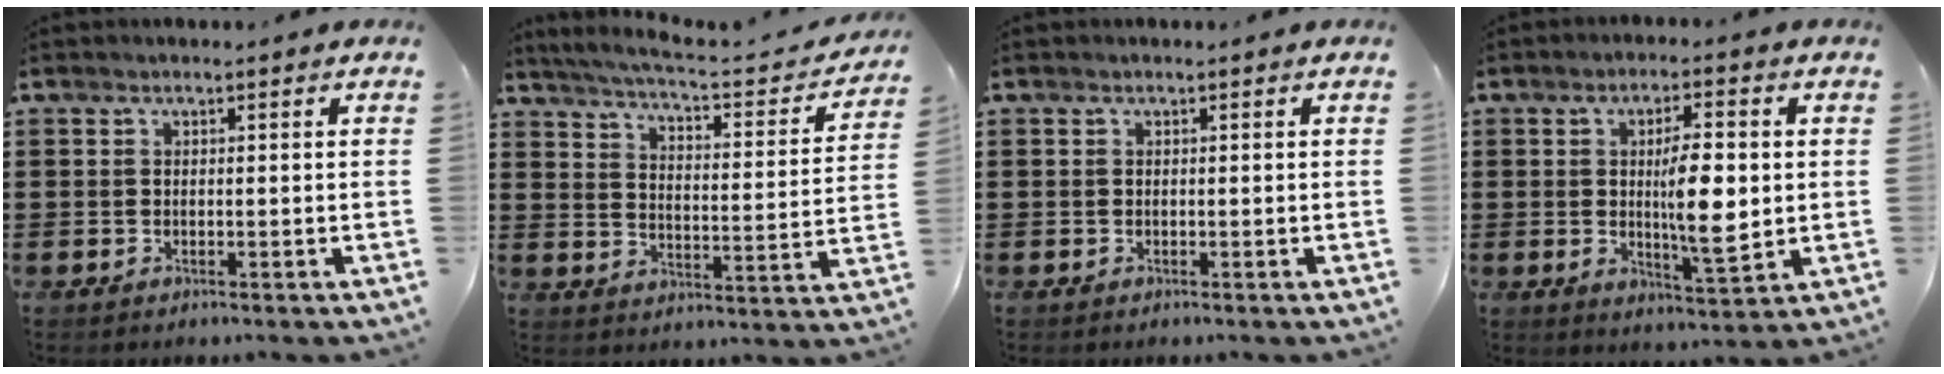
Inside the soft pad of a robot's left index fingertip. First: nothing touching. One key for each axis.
{"total": 4.4, "fx": 3.9, "fy": -0.4, "fz": 2.1, "tx": -0.063, "ty": -0.033, "tz": 0.056}
{"total": 0.0}
{"total": 9.2, "fx": 0.7, "fy": 2.7, "fz": 8.8, "tx": -0.135, "ty": -0.005, "tz": 0.008}